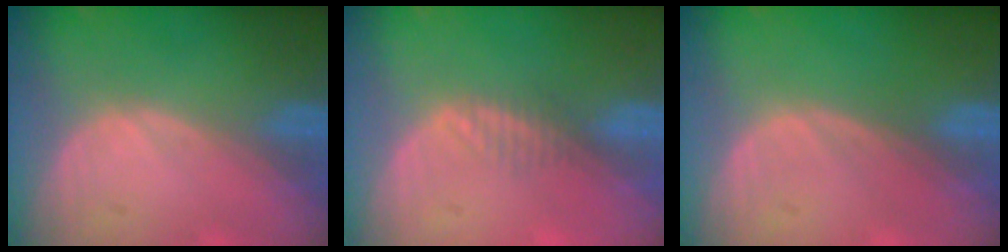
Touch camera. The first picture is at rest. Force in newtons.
{"total": 1.7, "press": 1.4, "slide": 1.0}
{"total": 0.0}